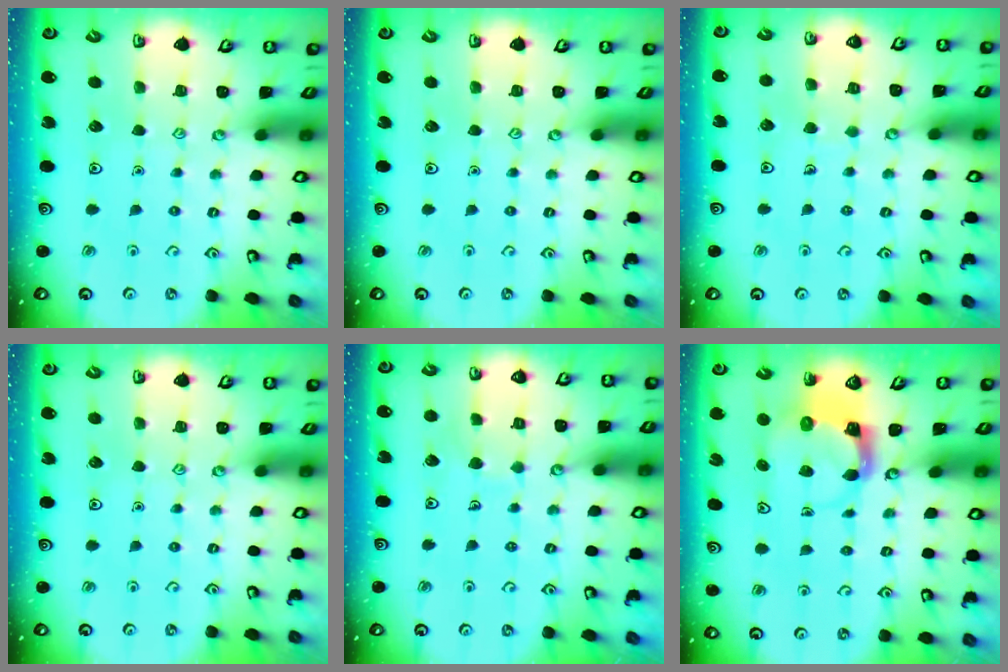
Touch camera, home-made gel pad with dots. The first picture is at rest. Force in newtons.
{"total": 0.0}
{"total": 3.3, "press": 3.3, "slide": 0.2}
{"total": 0.0}
{"total": 5.5, "press": 5.5, "slide": 0.3}
{"total": 3.9, "press": 3.8, "slide": 0.6}